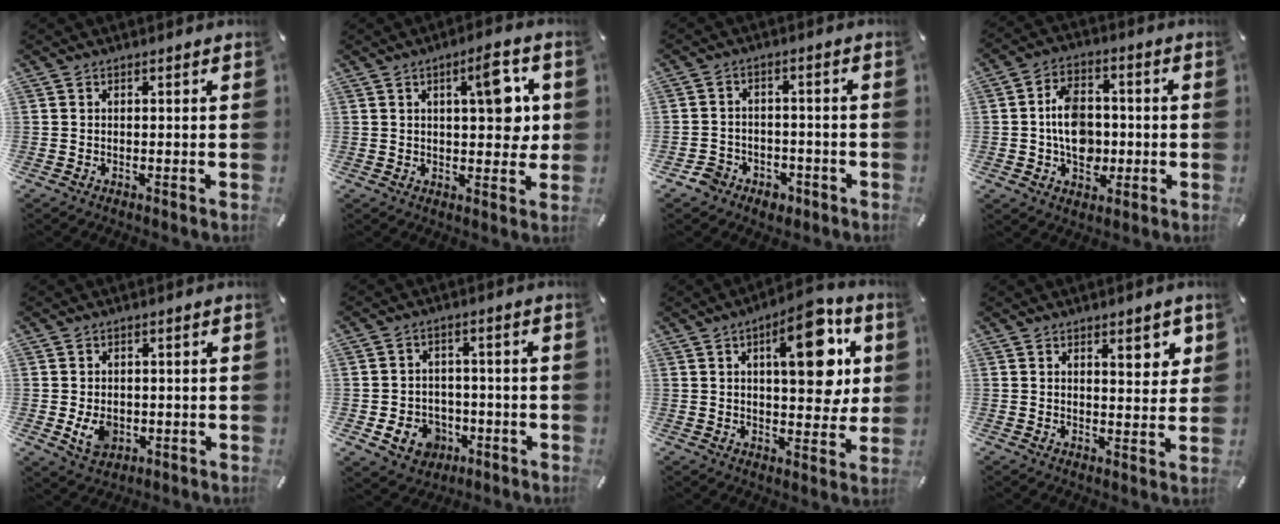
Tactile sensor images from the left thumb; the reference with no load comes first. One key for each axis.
{"total": 10.6, "fx": 3.1, "fy": 4.3, "fz": 9.1, "tx": -0.115, "ty": -0.010, "tz": 0.044}
{"total": 5.0, "fx": -2.6, "fy": 4.1, "fz": 1.0, "tx": -0.028, "ty": 0.010, "tz": -0.049}
{"total": 10.5, "fx": -0.9, "fy": 7.9, "fz": 6.8, "tx": -0.119, "ty": 0.012, "tz": -0.016}
{"total": 5.1, "fx": -0.8, "fy": 4.0, "fz": 3.1, "tx": -0.056, "ty": -0.005, "tz": -0.016}
{"total": 8.4, "fx": -2.8, "fy": 7.1, "fz": 3.5, "tx": -0.068, "ty": 0.018, "tz": -0.050}
{"total": 16.9, "fx": 6.0, "fy": 7.7, "fz": 13.8, "tx": -0.173, "ty": -0.019, "tz": 0.091}
{"total": 5.5, "fx": 3.2, "fy": 2.5, "fz": 3.8, "tx": -0.040, "ty": -0.016, "tz": 0.049}